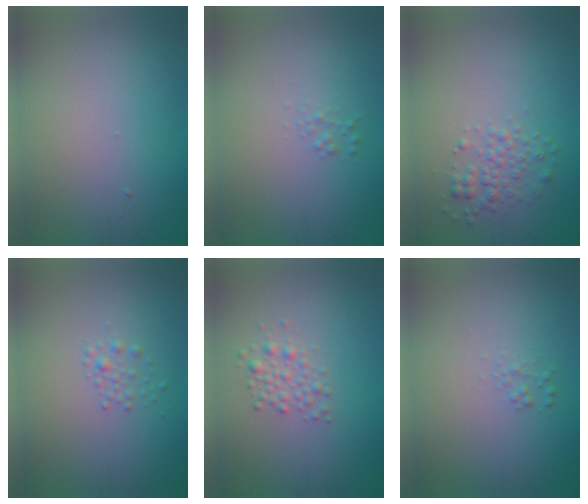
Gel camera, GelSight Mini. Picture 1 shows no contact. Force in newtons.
{"total": 0.7, "press": 0.7, "slide": 0.0}
{"total": 2.0, "press": 2.0, "slide": 0.1}
{"total": 1.1, "press": 1.1, "slide": 0.1}
{"total": 1.7, "press": 1.7, "slide": 0.0}
{"total": 0.7, "press": 0.7, "slide": 0.0}